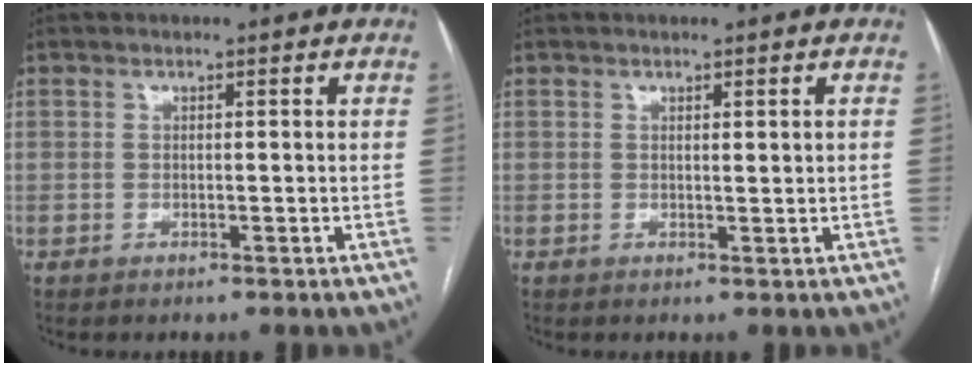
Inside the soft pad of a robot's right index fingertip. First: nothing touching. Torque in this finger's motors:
{"motor_torque": [-0.09, -0.20, -0.01, 0.00]}